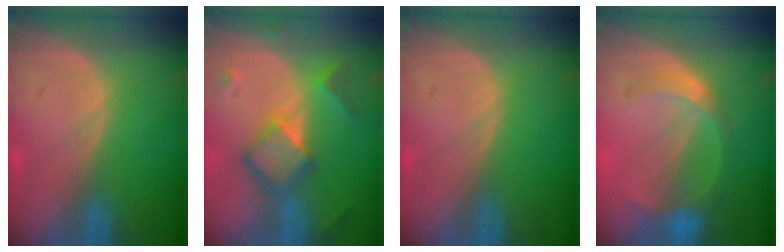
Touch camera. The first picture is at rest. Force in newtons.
{"total": 7.1, "press": 7.1, "slide": 0.5}
{"total": 0.0}
{"total": 6.1, "press": 5.5, "slide": 2.8}